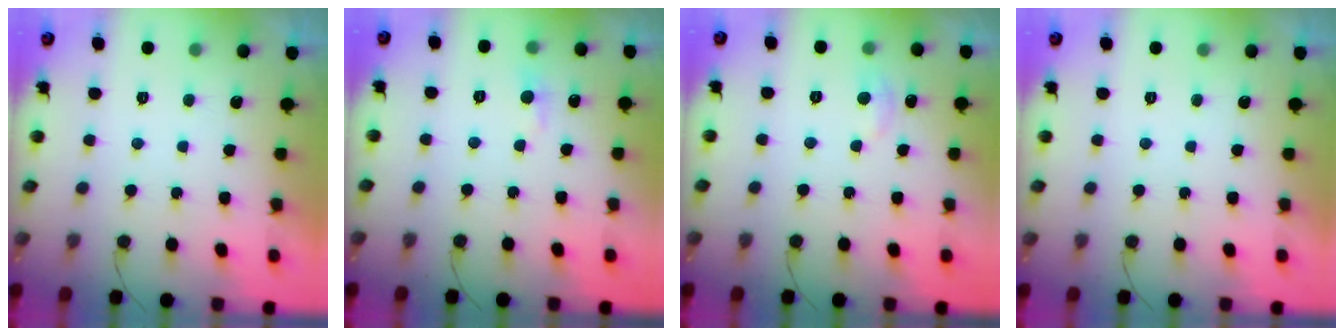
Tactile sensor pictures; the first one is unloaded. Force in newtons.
{"total": 6.3, "press": 6.3, "slide": 0.9}
{"total": 3.2, "press": 3.2, "slide": 0.4}
{"total": 0.0}